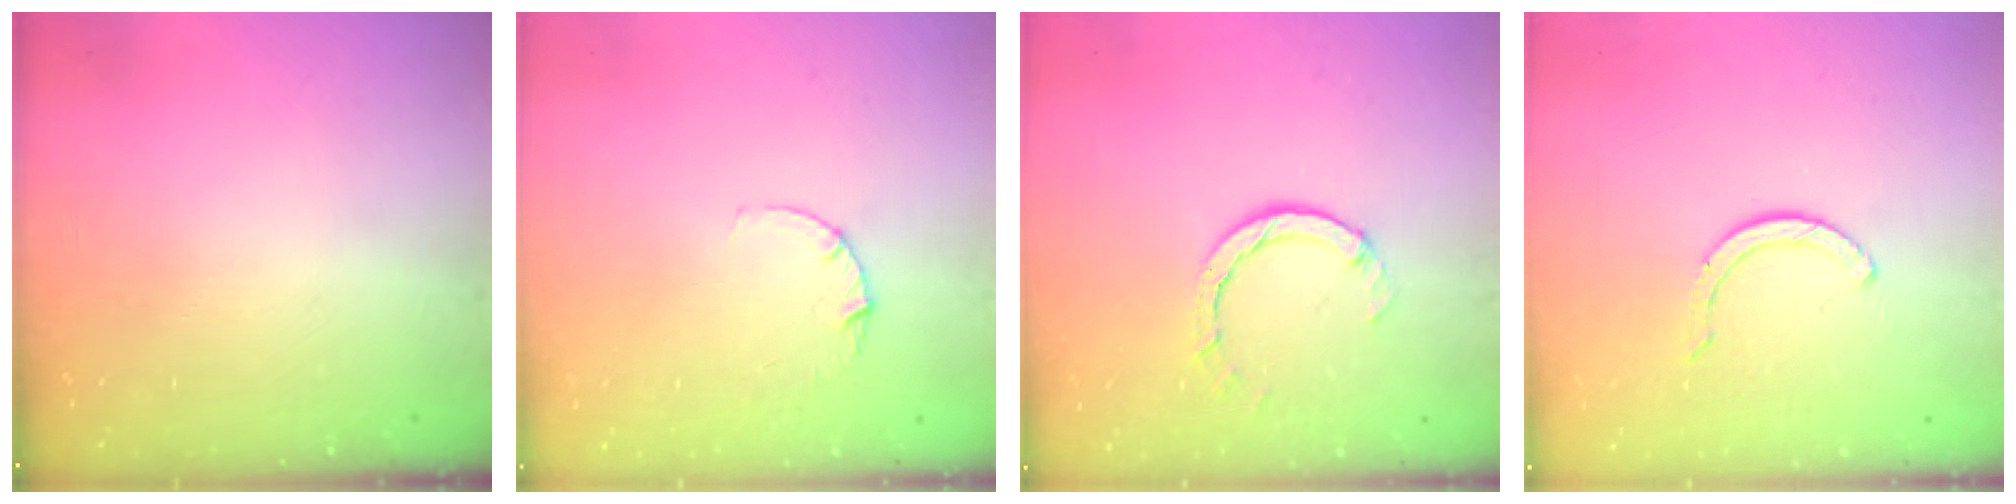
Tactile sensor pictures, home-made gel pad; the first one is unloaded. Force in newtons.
{"total": 2.8, "press": 2.8, "slide": 0.3}
{"total": 3.8, "press": 3.8, "slide": 0.4}
{"total": 2.9, "press": 2.9, "slide": 0.4}